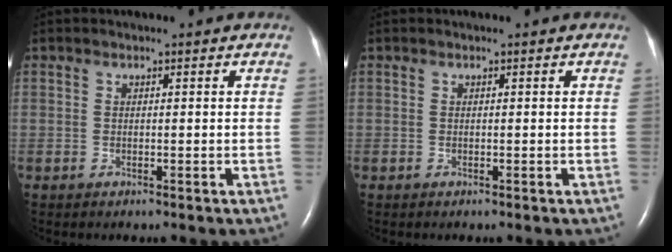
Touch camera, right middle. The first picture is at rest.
{"total": 0.0}